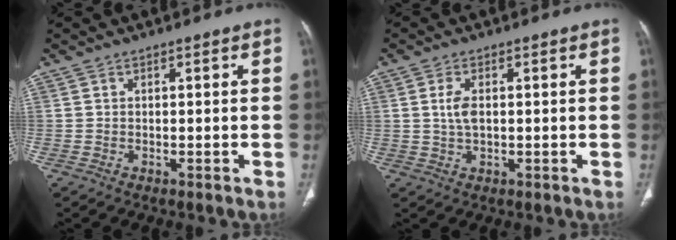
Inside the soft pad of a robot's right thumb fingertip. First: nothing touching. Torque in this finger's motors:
{"motor_torque": [-0.39, 0.40, 0.35, 0.34, 0.03]}